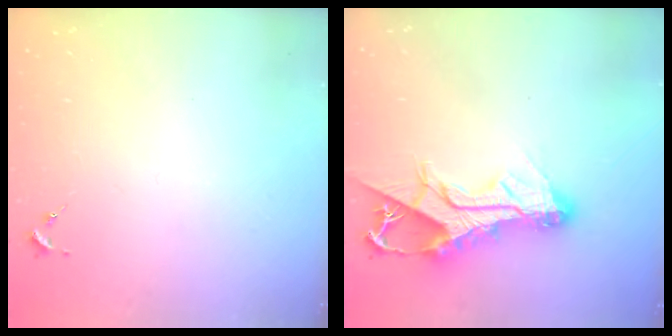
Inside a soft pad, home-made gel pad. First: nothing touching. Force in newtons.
{"total": 16.2, "press": 16.1, "slide": 1.6}